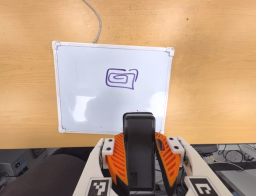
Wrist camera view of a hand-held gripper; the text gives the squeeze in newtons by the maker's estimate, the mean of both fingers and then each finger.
{"total": 8.1, "left": 6.2, "right": 10.0}